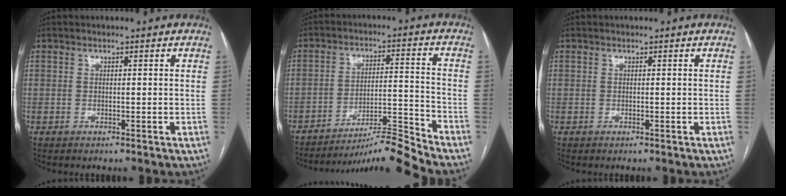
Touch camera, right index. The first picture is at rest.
{"total": 9.2, "force": [-8.4, -3.5, 1.1], "torque": [-0.012, 0.022, -0.146]}
{"total": 0.0}